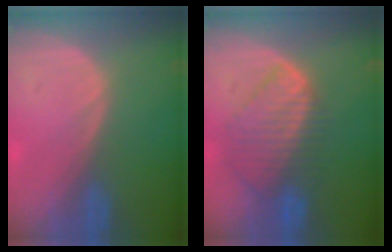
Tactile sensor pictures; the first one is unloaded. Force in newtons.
{"total": 8.7, "press": 7.7, "slide": 4.1}